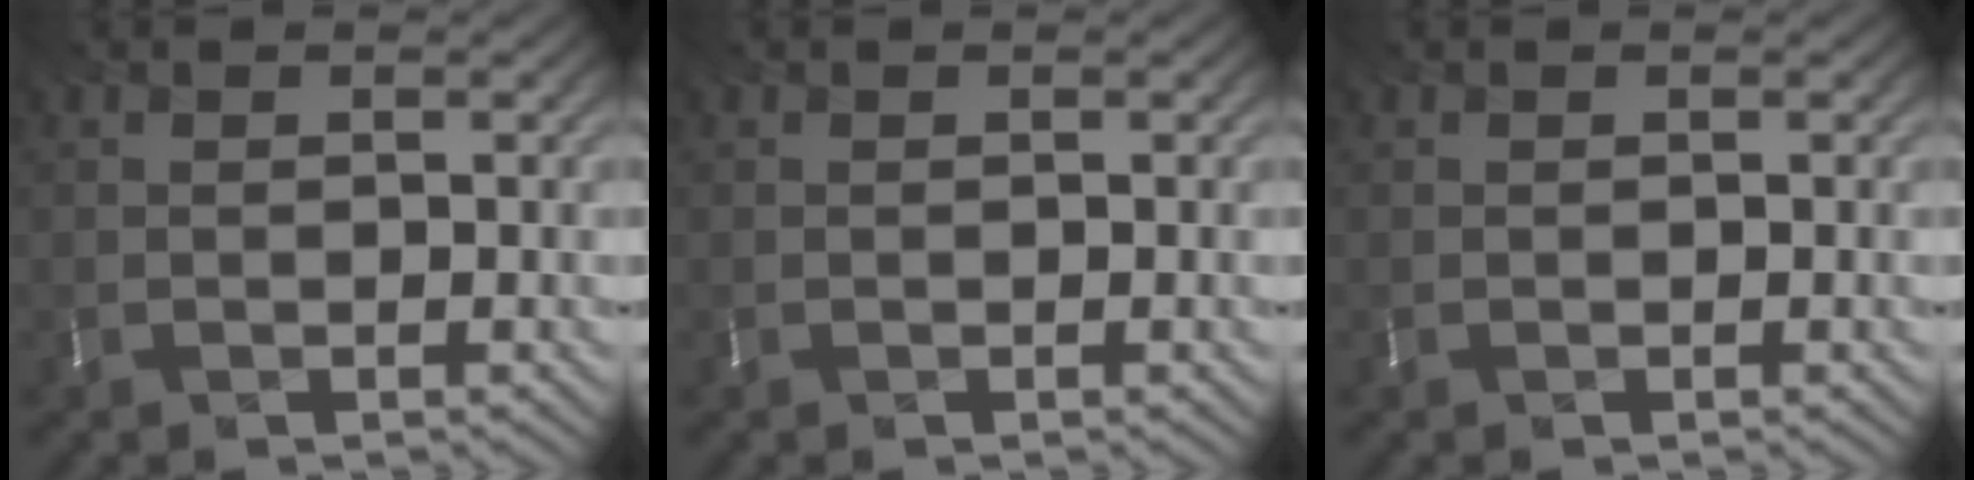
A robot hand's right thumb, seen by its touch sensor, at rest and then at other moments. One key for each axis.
{"total": 0.0}
{"total": 0.0}